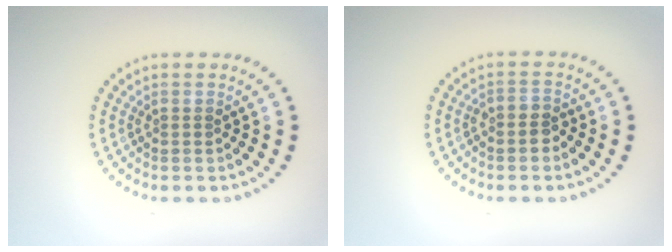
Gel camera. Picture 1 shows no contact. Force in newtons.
{"total": 1.2, "press": 1.0, "slide": 0.7}